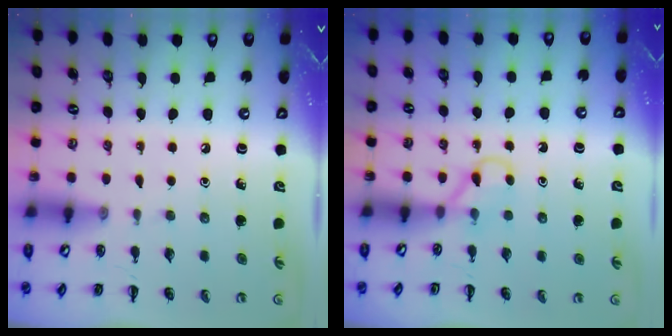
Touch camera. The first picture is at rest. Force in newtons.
{"total": 3.2, "press": 3.0, "slide": 1.0}